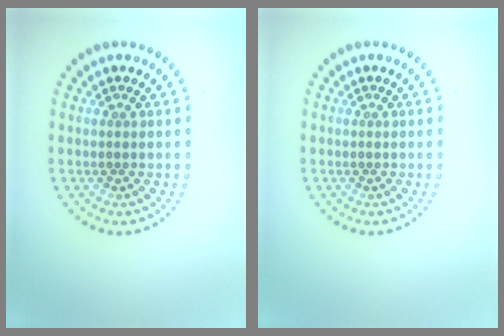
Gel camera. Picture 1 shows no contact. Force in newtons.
{"total": 0.0}